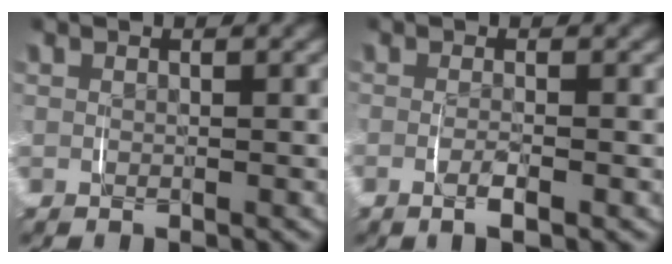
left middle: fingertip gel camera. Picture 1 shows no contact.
{"total": 1.7, "force": [-0.7, 0.1, 1.5], "torque": [-0.035, -0.004, -0.013]}